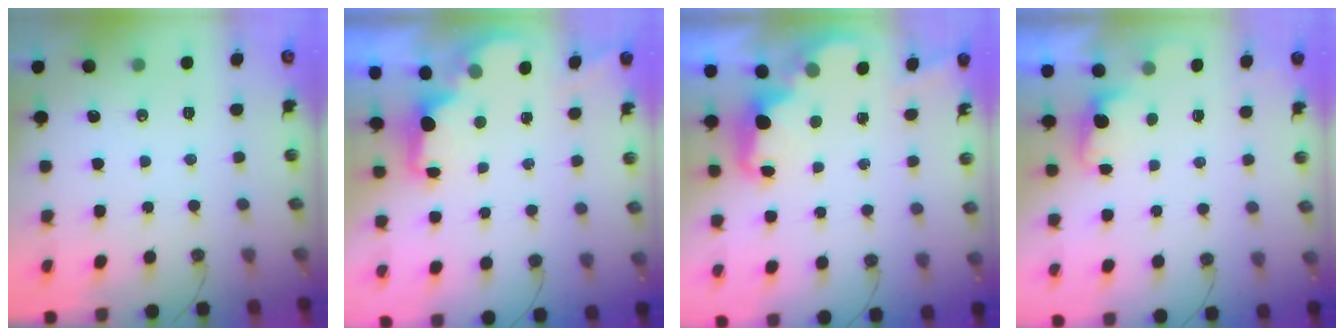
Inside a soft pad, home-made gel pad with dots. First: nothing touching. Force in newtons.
{"total": 1.9, "press": 1.7, "slide": 0.8}
{"total": 2.4, "press": 2.4, "slide": 0.5}
{"total": 1.4, "press": 1.1, "slide": 0.8}